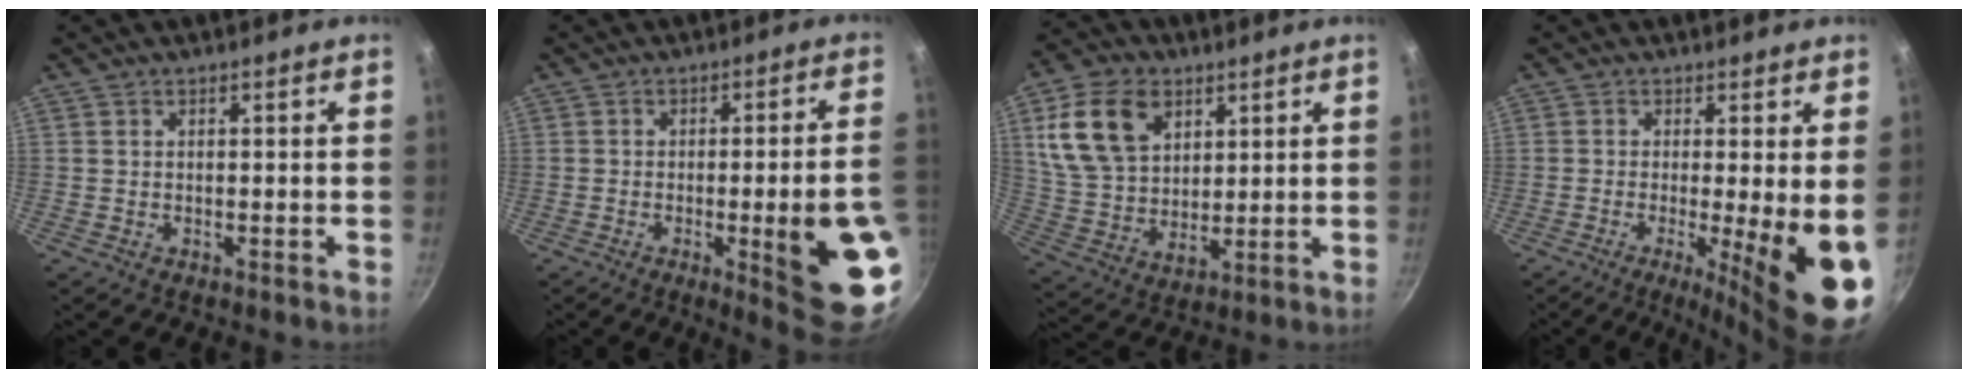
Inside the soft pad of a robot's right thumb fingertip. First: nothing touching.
{"total": 15.0, "force": [-3.5, 2.4, 14.4], "torque": [-0.167, 0.012, -0.037]}
{"total": 15.9, "force": [6.2, 10.9, 9.8], "torque": [-0.162, -0.012, 0.124]}
{"total": 12.3, "force": [-2.1, 2.1, 11.9], "torque": [-0.158, -0.021, -0.027]}